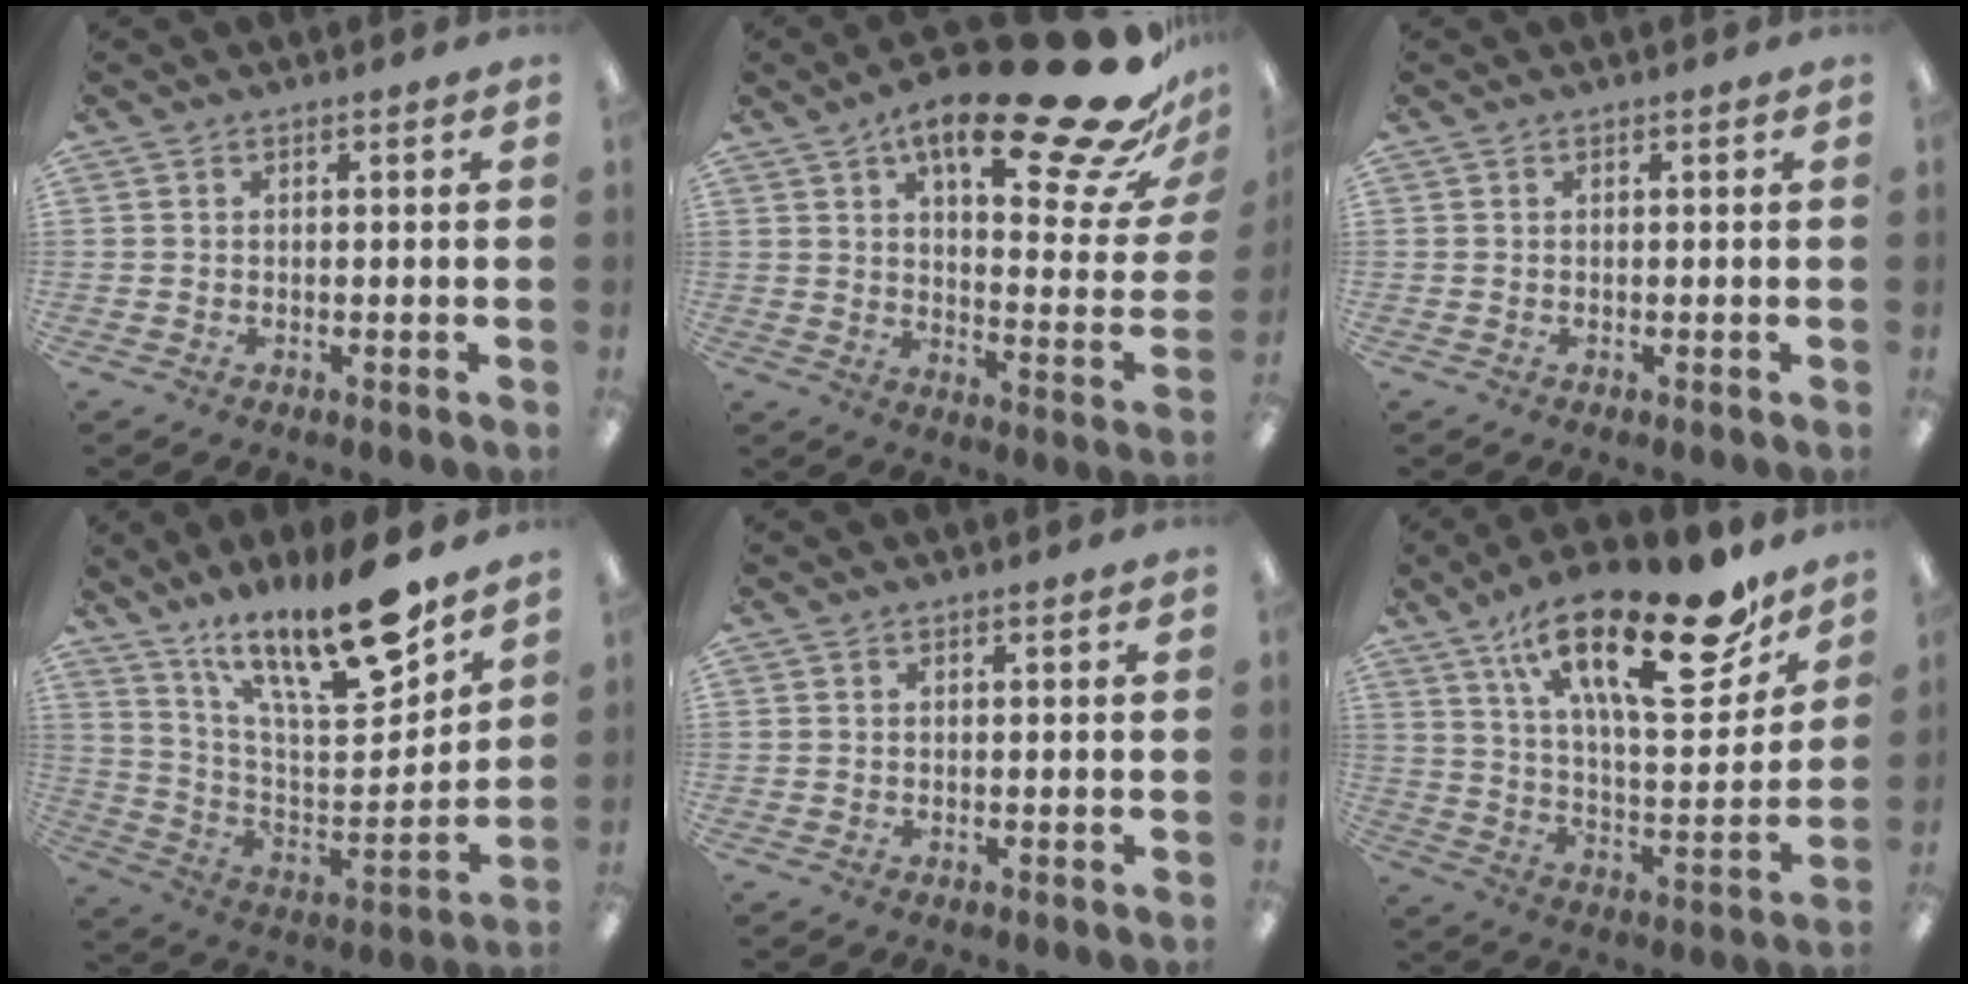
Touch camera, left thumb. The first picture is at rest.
{"total": 26.4, "force": [16.7, 7.4, 19.1], "torque": [-0.262, -0.113, 0.259]}
{"total": 0.0}
{"total": 21.9, "force": [16.3, 5.3, 13.7], "torque": [-0.218, -0.111, 0.269]}
{"total": 0.0}
{"total": 27.8, "force": [17.1, 10.0, 19.5], "torque": [-0.297, -0.090, 0.281]}